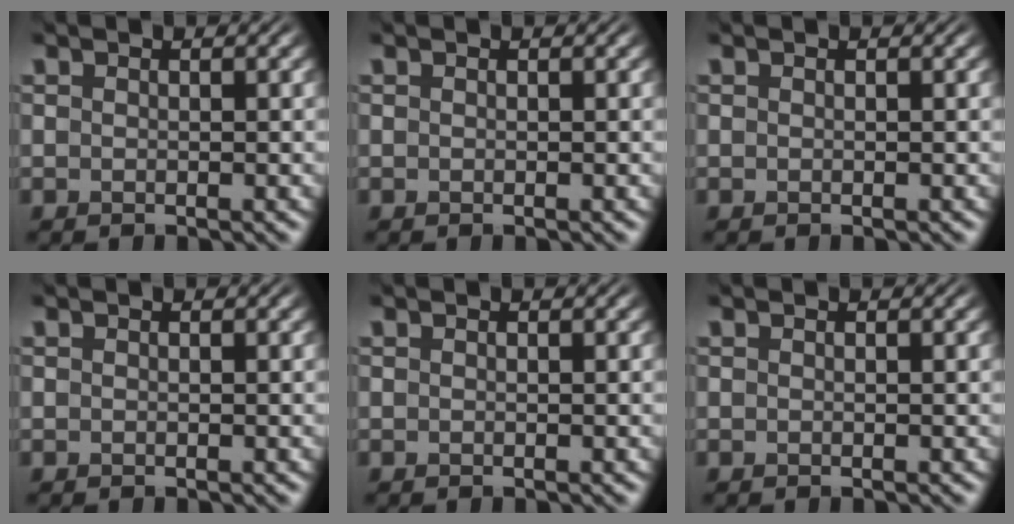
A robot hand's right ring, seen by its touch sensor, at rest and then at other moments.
{"total": 0.0}
{"total": 0.0}
{"total": 0.0}
{"total": 0.0}
{"total": 0.0}